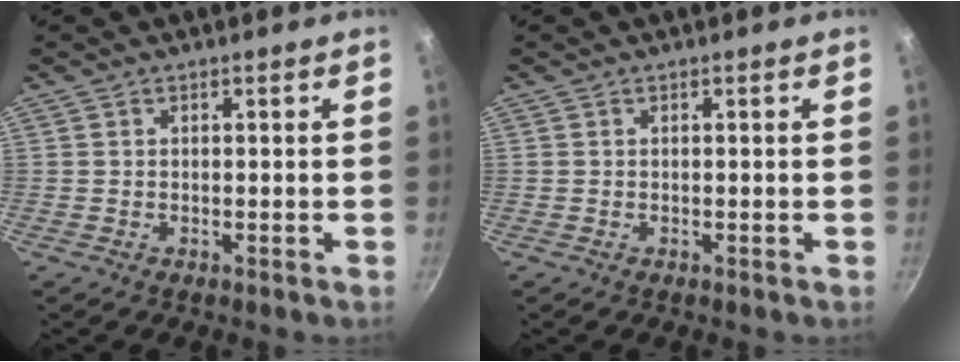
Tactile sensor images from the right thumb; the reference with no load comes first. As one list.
[{"total": 0.0}]